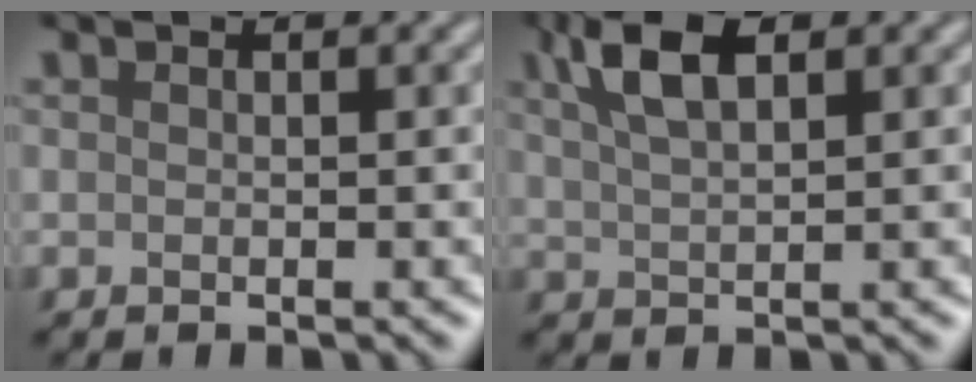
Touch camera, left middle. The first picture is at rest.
{"total": 4.8, "force": [2.3, 2.0, 3.6], "torque": [-0.078, 0.009, 0.042]}